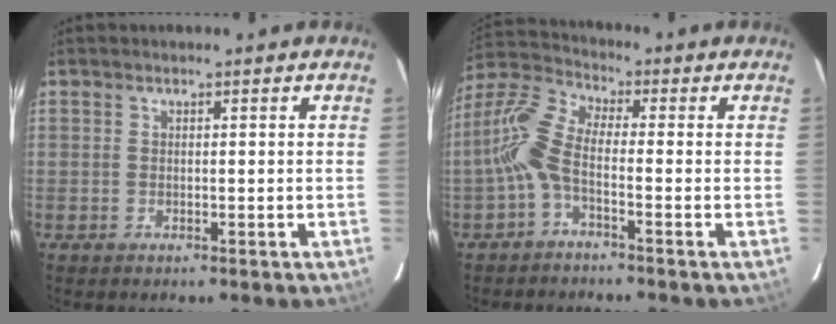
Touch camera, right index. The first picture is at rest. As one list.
[{"total": 7.8, "force": [-2.3, 2.8, 6.9], "torque": [-0.163, 0.017, -0.054]}]